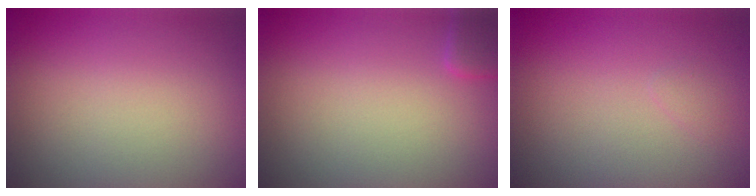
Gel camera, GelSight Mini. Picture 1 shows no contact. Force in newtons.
{"total": 1.6, "press": 1.6, "slide": 0.1}
{"total": 0.5, "press": 0.5, "slide": 0.0}